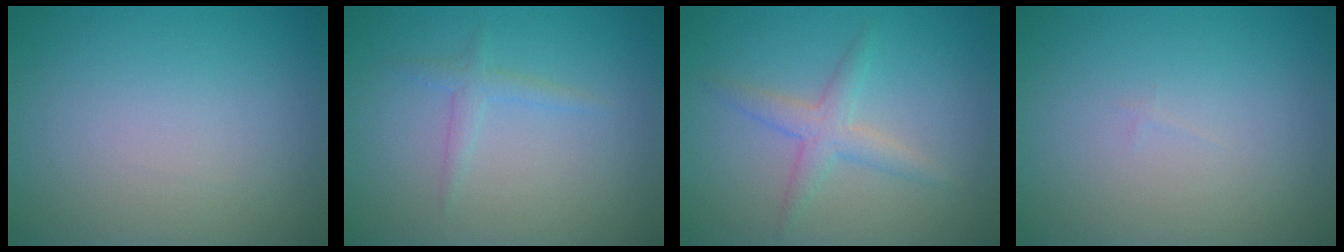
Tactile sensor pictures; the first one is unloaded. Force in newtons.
{"total": 1.3, "press": 1.3, "slide": 0.1}
{"total": 2.4, "press": 2.4, "slide": 0.1}
{"total": 0.0}